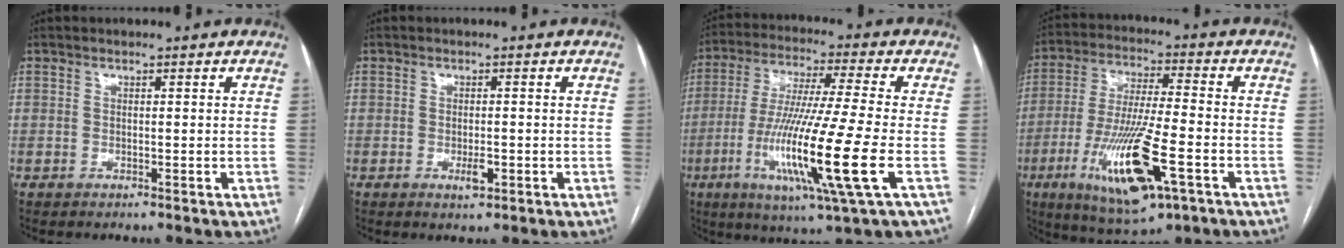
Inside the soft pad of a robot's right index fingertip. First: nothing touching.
{"total": 2.1, "force": [-0.8, 0.7, 1.9], "torque": [-0.033, -0.002, -0.009]}
{"total": 18.0, "force": [-5.0, -0.8, 17.2], "torque": [-0.344, -0.033, -0.099]}
{"total": 16.7, "force": [-6.5, 2.8, 15.1], "torque": [-0.301, -0.029, -0.107]}